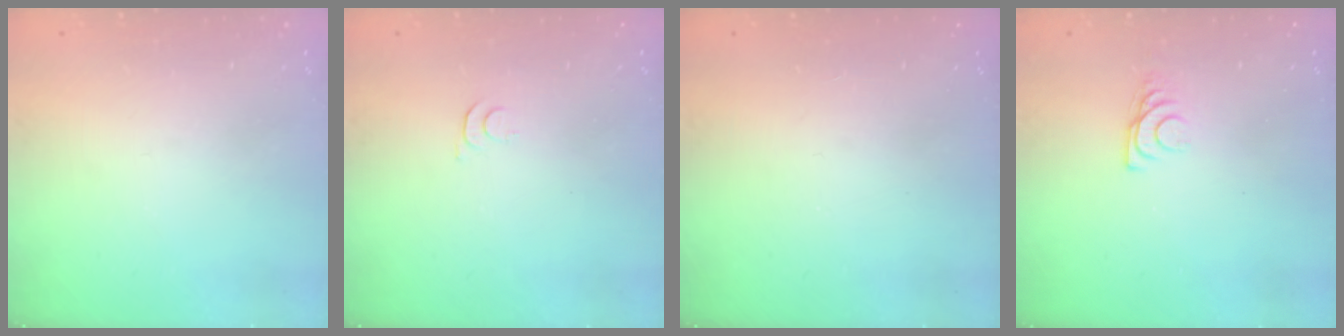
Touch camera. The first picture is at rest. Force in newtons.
{"total": 3.3, "press": 3.2, "slide": 0.4}
{"total": 2.8, "press": 2.8, "slide": 0.4}
{"total": 6.8, "press": 6.8, "slide": 0.6}